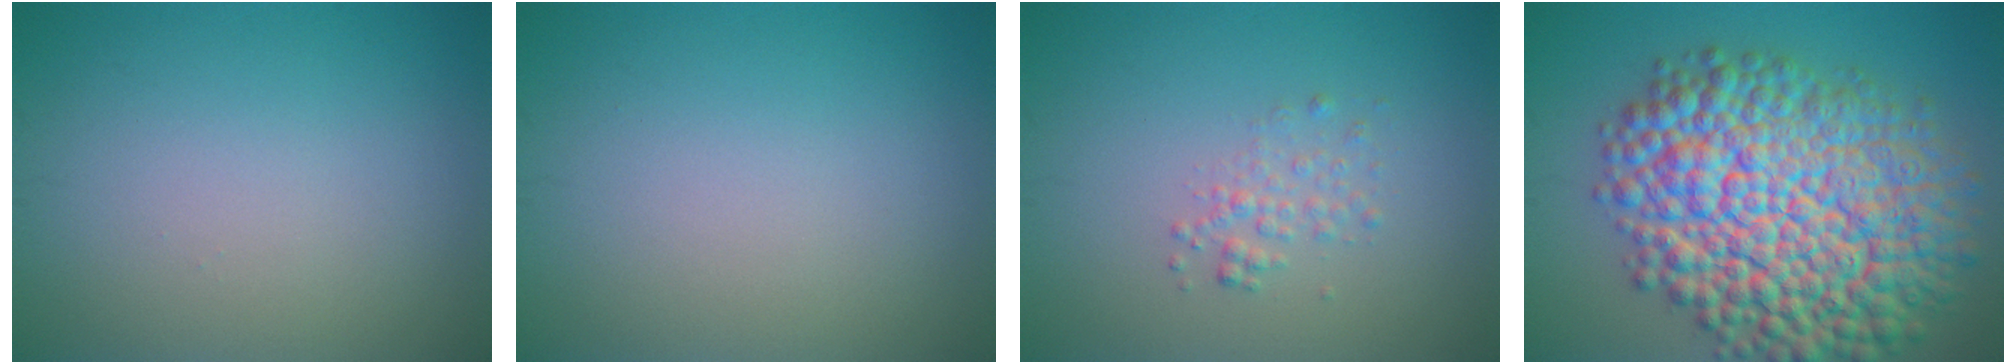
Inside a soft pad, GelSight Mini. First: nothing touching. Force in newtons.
{"total": 0.0}
{"total": 1.4, "press": 1.4, "slide": 0.1}
{"total": 15.8, "press": 15.8, "slide": 0.5}